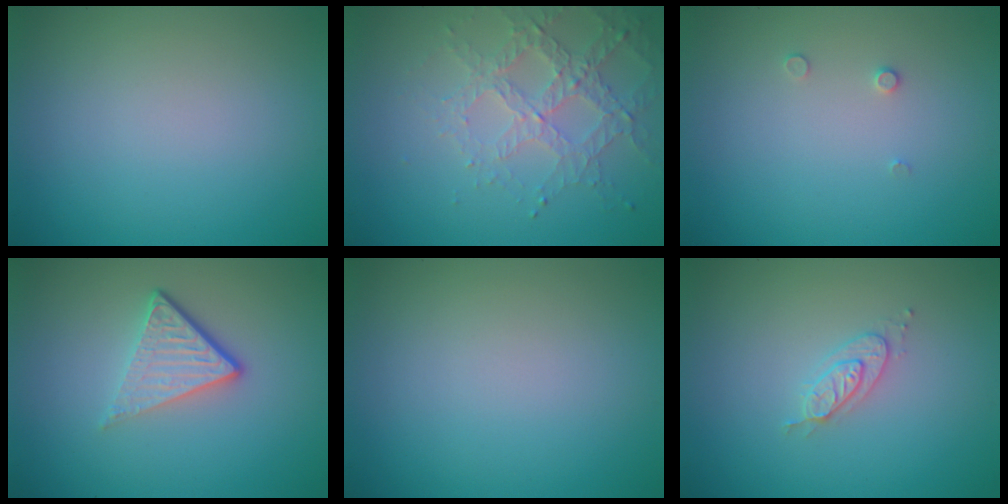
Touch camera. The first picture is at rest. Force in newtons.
{"total": 3.1, "press": 3.0, "slide": 0.8}
{"total": 0.6, "press": 0.6, "slide": 0.2}
{"total": 4.2, "press": 2.6, "slide": 3.3}
{"total": 0.0}
{"total": 2.0, "press": 2.0, "slide": 0.4}